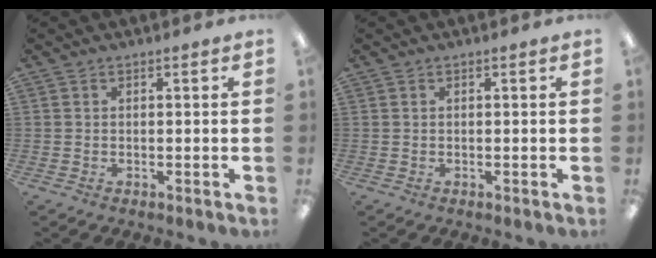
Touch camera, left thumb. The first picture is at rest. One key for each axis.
{"total": 0.0}